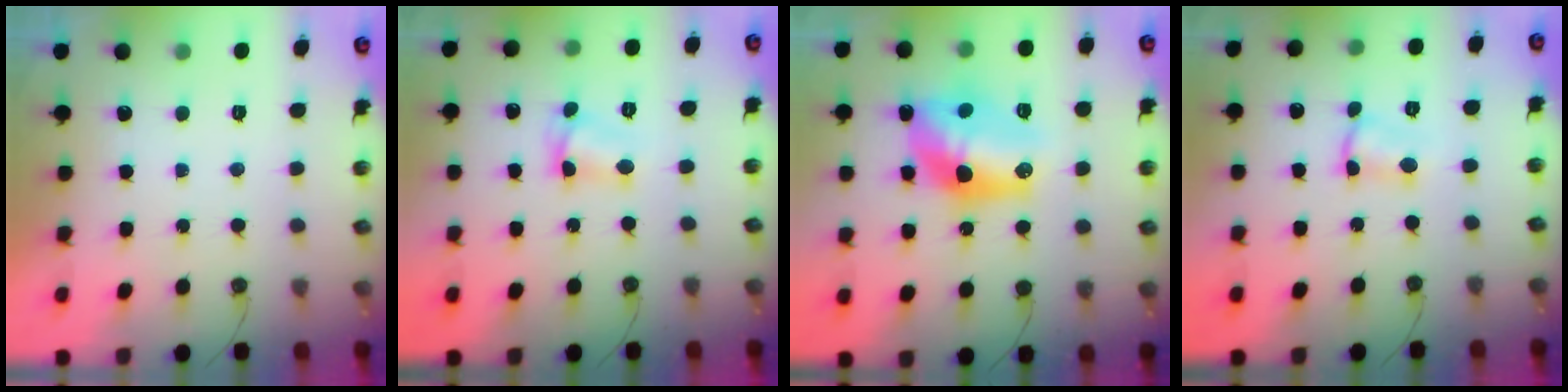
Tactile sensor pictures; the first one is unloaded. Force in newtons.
{"total": 4.3, "press": 4.2, "slide": 0.3}
{"total": 15.0, "press": 14.9, "slide": 1.2}
{"total": 2.6, "press": 2.6, "slide": 0.5}